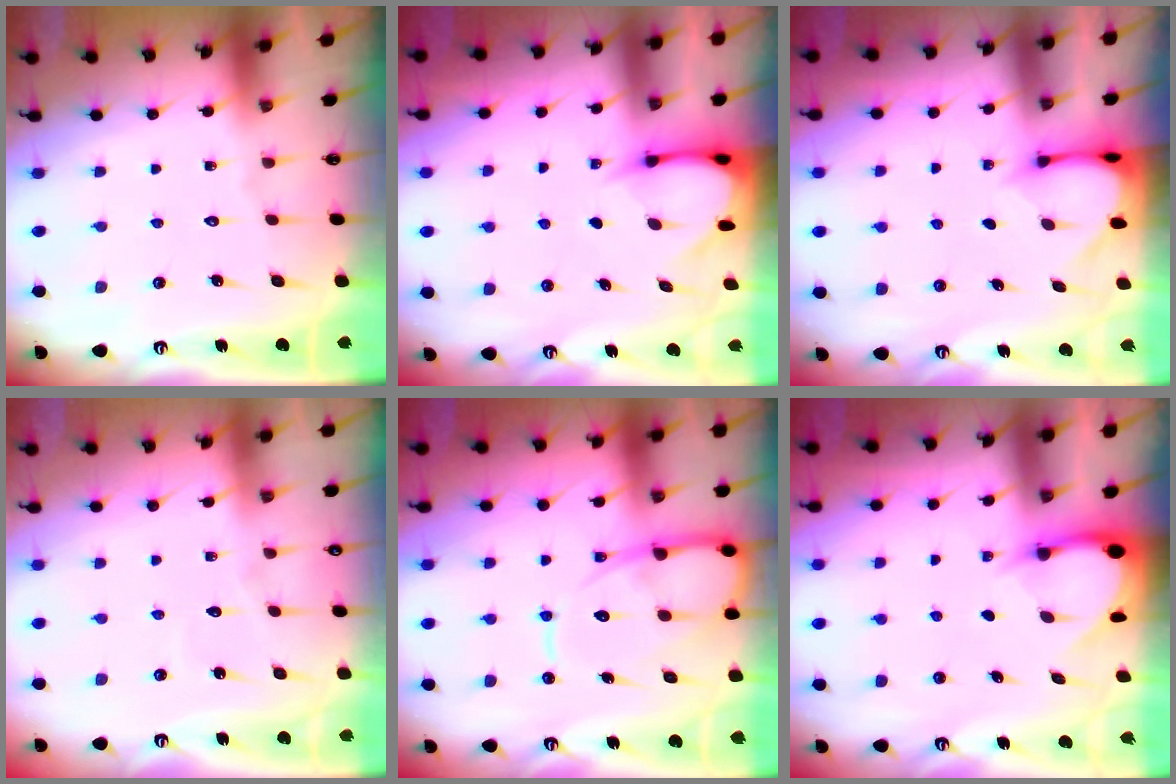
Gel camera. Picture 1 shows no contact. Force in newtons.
{"total": 3.7, "press": 3.7, "slide": 0.3}
{"total": 3.4, "press": 3.4, "slide": 0.3}
{"total": 4.4, "press": 4.3, "slide": 0.4}
{"total": 11.8, "press": 11.7, "slide": 1.3}
{"total": 3.1, "press": 3.1, "slide": 0.1}